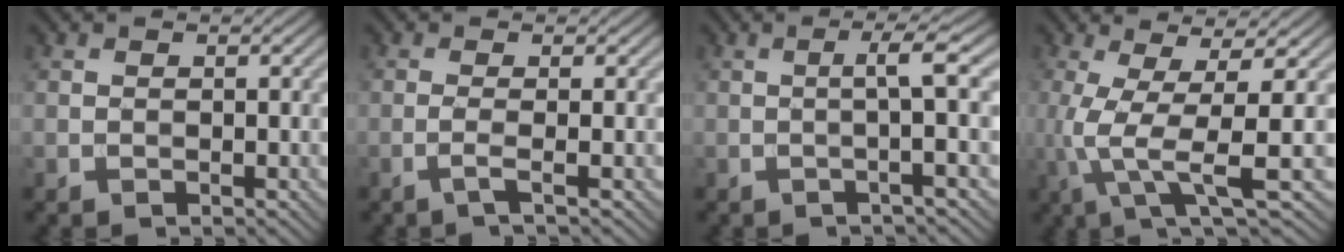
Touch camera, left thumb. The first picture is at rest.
{"total": 2.0, "force": [-0.5, 0.3, 1.9], "torque": [-0.033, 0.004, -0.024]}
{"total": 3.9, "force": [-0.1, -0.1, 3.9], "torque": [-0.067, 0.011, -0.012]}
{"total": 8.4, "force": [-0.7, 1.7, 8.2], "torque": [-0.157, 0.004, -0.015]}